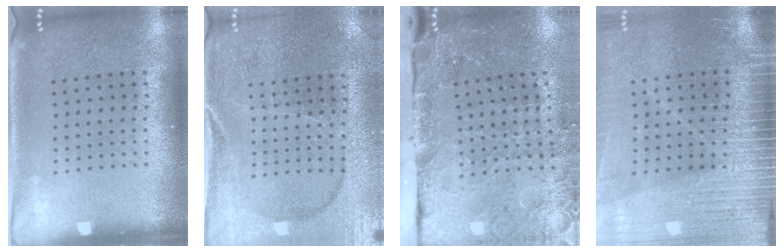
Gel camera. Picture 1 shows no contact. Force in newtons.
{"total": 1.8, "press": 1.8, "slide": 0.2}
{"total": 3.7, "press": 3.4, "slide": 1.5}
{"total": 4.0, "press": 3.5, "slide": 2.0}